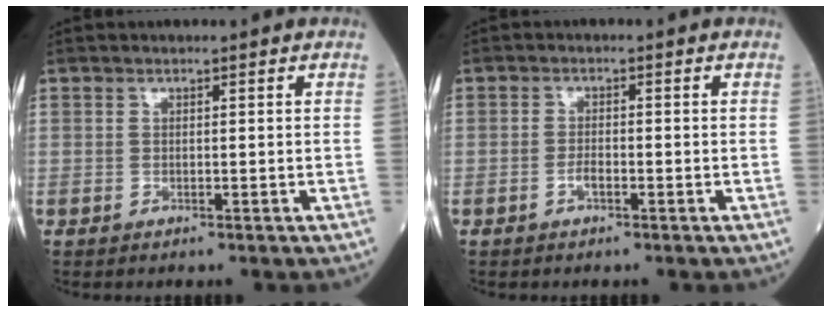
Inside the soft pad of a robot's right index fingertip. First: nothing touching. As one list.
[{"total": 1.6, "force": [-0.8, 0.5, 1.2], "torque": [-0.017, 0.003, -0.015]}]